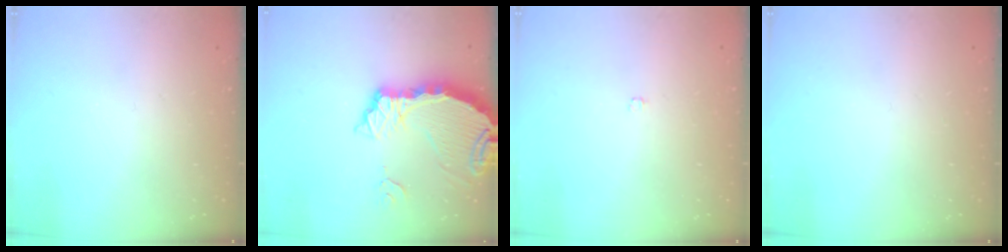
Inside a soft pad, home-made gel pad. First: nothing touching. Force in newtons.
{"total": 9.6, "press": 9.5, "slide": 1.1}
{"total": 1.9, "press": 1.9, "slide": 0.3}
{"total": 0.0}